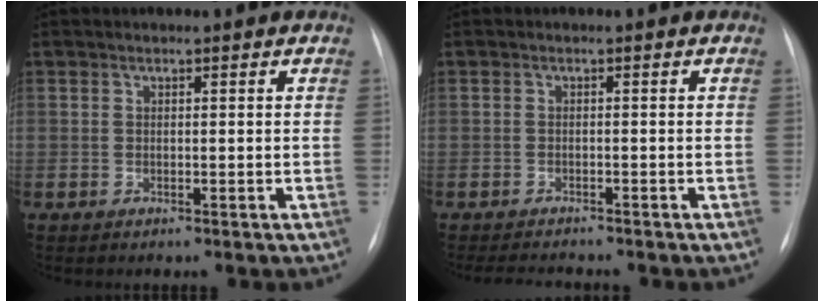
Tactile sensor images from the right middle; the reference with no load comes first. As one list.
[{"total": 4.6, "force": [-4.4, 0.6, 1.4], "torque": [-0.018, -0.007, -0.065]}]